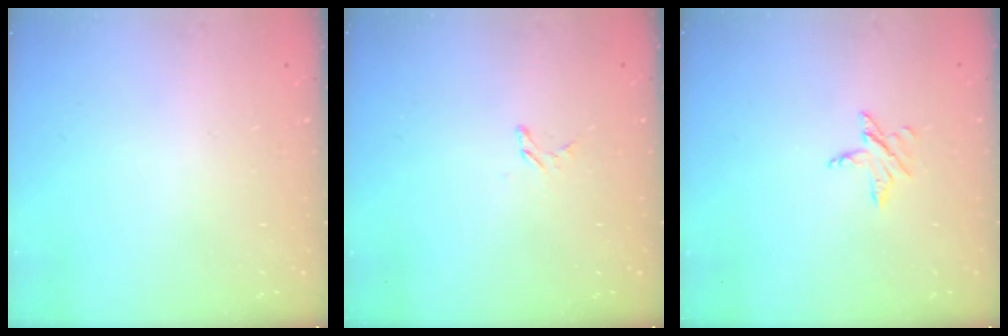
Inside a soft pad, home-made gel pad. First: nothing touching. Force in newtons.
{"total": 2.4, "press": 2.4, "slide": 0.2}
{"total": 3.8, "press": 3.7, "slide": 0.3}